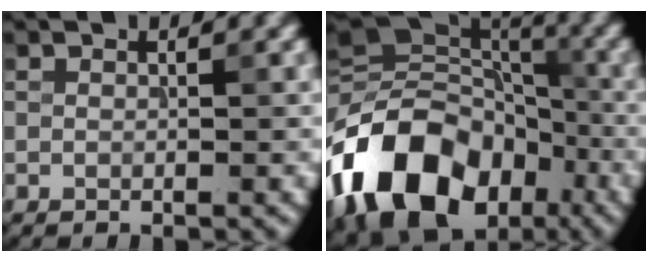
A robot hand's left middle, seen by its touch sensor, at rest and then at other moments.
{"total": 16.8, "force": [-7.4, 11.5, 9.7], "torque": [-0.198, -0.004, -0.142]}